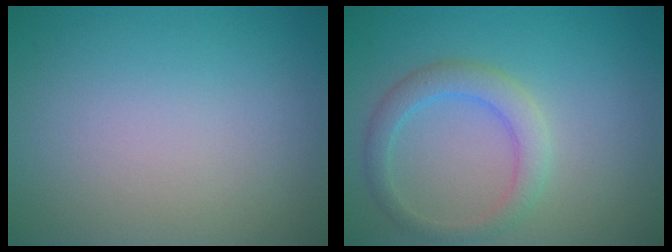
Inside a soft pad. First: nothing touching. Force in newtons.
{"total": 2.9, "press": 2.9, "slide": 0.1}